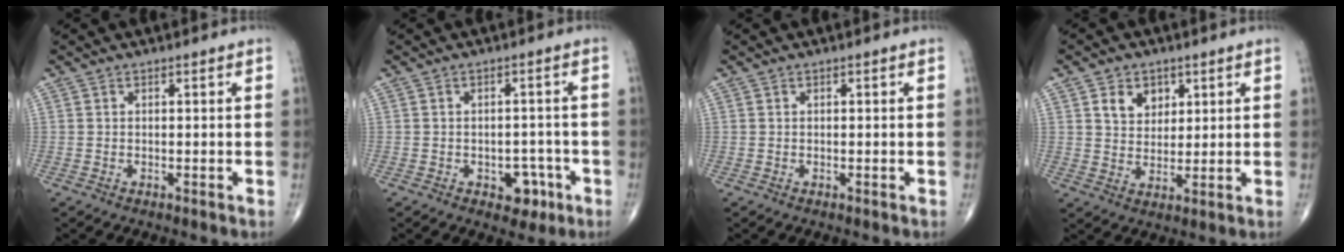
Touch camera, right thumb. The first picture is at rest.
{"total": 4.9, "force": [-2.2, 3.3, 2.9], "torque": [-0.008, 0.016, -0.025]}
{"total": 0.0}
{"total": 6.1, "force": [2.7, 4.6, 2.9], "torque": [-0.022, -0.015, 0.049]}